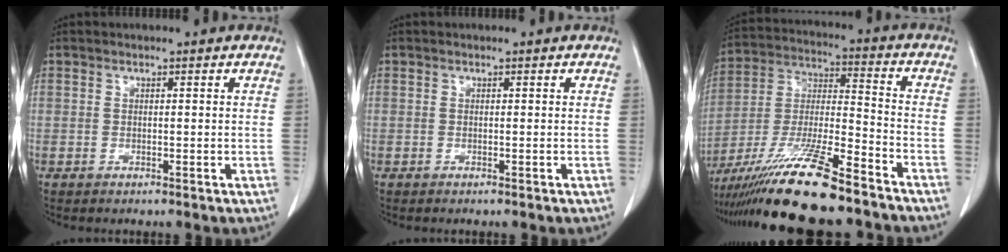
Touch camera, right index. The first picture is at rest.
{"total": 0.0}
{"total": 17.9, "force": [-13.9, 1.3, 11.2], "torque": [-0.238, -0.028, -0.252]}